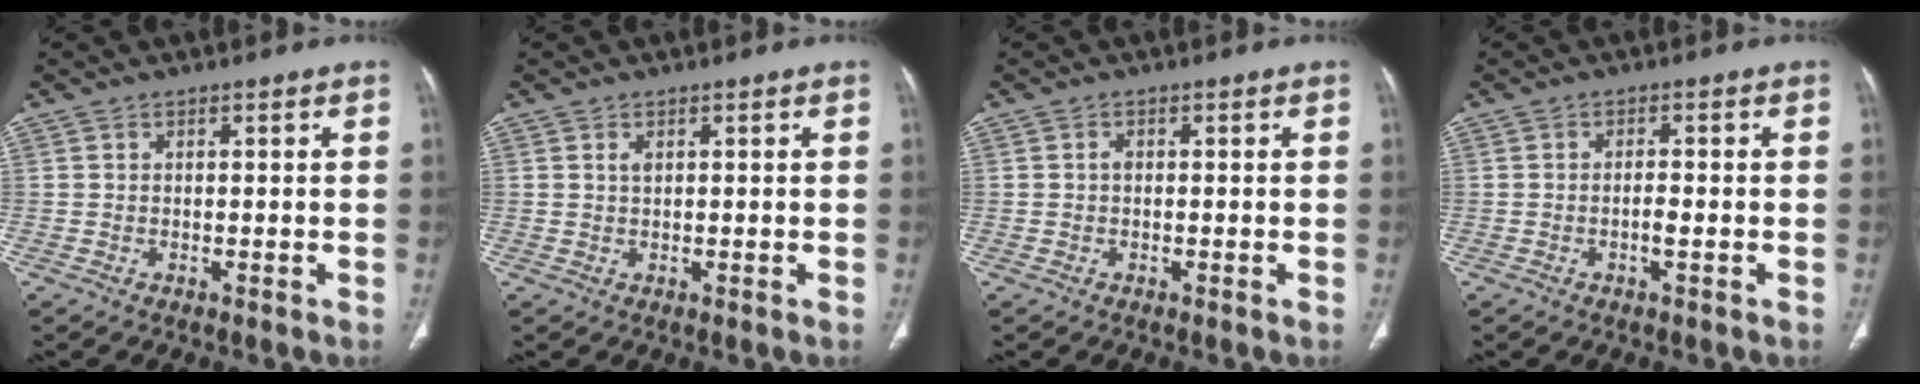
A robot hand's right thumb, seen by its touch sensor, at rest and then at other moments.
{"total": 0.9, "force": [0.5, 0.5, 0.6], "torque": [-0.005, -0.001, 0.009]}
{"total": 0.7, "force": [0.0, 0.5, 0.5], "torque": [-0.002, 0.002, -0.005]}
{"total": 2.0, "force": [-0.7, 0.5, 1.8], "torque": [-0.035, 0.001, -0.013]}